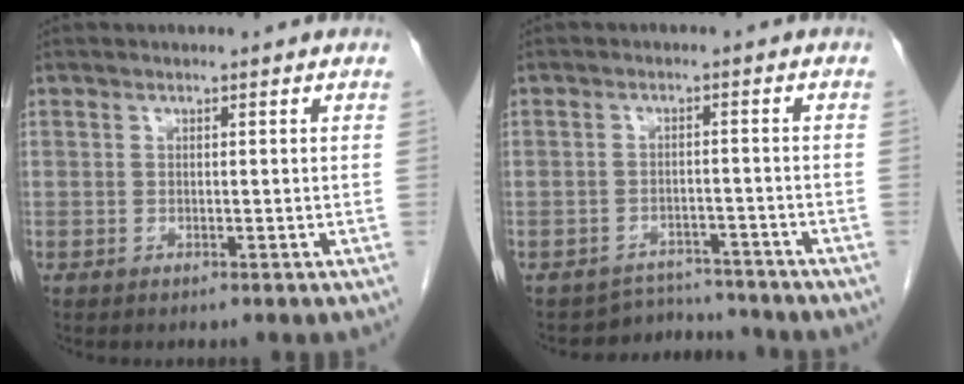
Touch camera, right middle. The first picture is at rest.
{"total": 4.6, "force": [-4.3, 0.6, -1.7], "torque": [0.027, 0.019, -0.060]}